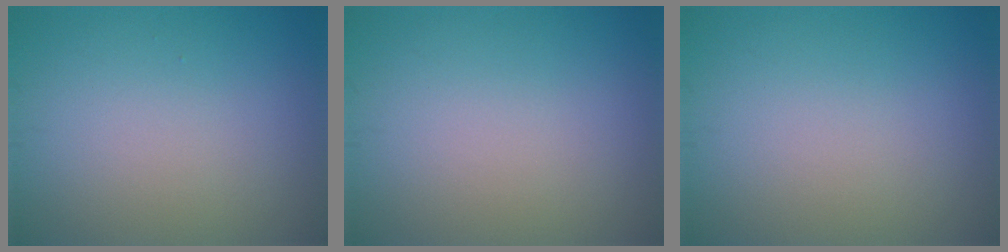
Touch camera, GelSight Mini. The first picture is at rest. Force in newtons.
{"total": 0.0}
{"total": 0.0}